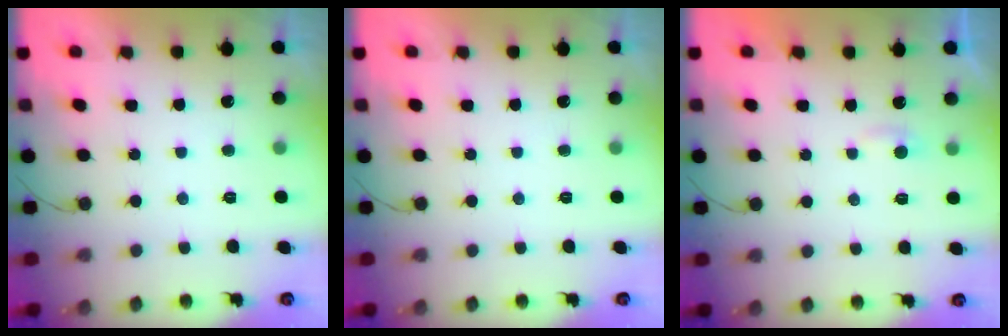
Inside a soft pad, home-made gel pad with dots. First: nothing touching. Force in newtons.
{"total": 0.0}
{"total": 2.3, "press": 2.3, "slide": 0.2}